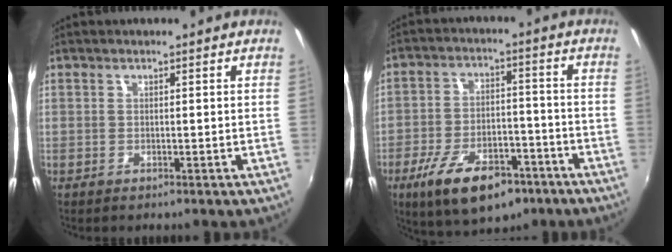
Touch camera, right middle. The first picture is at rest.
{"total": 15.3, "force": [-9.1, 7.1, 10.1], "torque": [-0.200, -0.012, -0.142]}